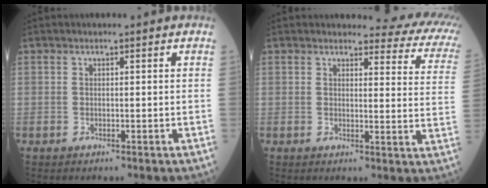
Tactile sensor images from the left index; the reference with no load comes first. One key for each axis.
{"total": 10.8, "fx": 9.8, "fy": 2.7, "fz": 3.6, "tx": -0.008, "ty": -0.046, "tz": 0.073}